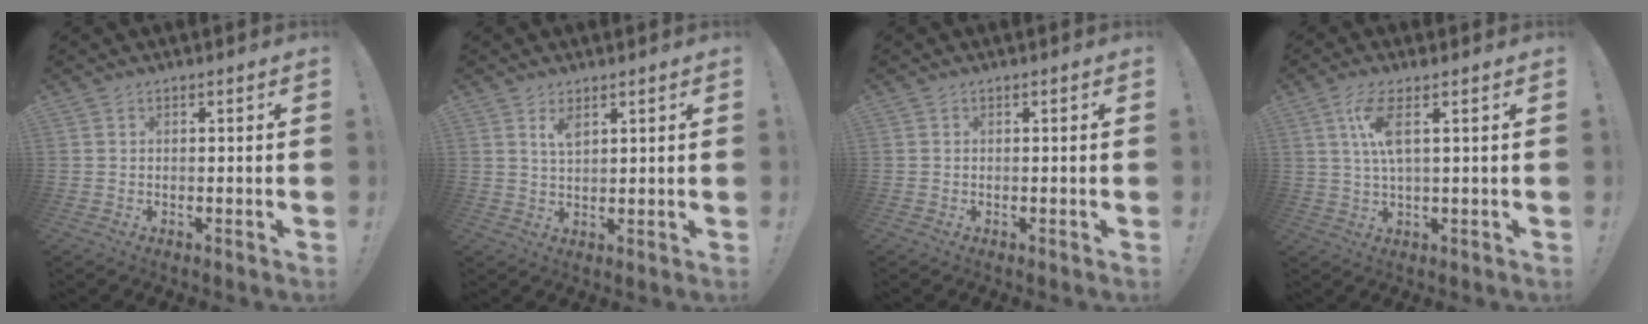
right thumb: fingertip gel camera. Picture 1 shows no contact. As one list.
[{"total": 3.5, "force": [2.2, 1.2, 2.5], "torque": [-0.044, -0.009, 0.036]}, {"total": 0.0}, {"total": 8.1, "force": [2.5, 1.5, 7.6], "torque": [-0.152, -0.006, 0.042]}]